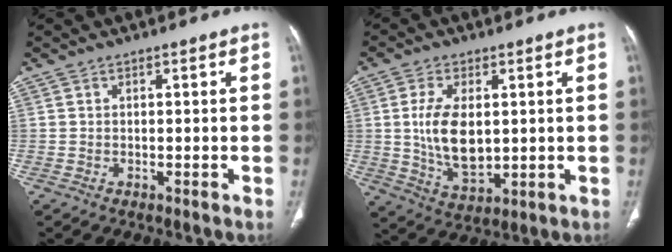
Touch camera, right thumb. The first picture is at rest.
{"total": 11.0, "force": [1.1, 6.1, 9.1], "torque": [-0.167, -0.018, 0.034]}